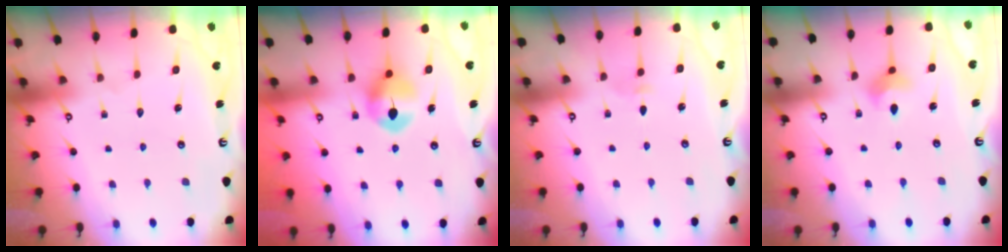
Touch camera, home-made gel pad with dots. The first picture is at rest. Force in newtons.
{"total": 8.3, "press": 8.3, "slide": 0.2}
{"total": 2.8, "press": 2.7, "slide": 0.7}
{"total": 6.3, "press": 6.1, "slide": 1.7}